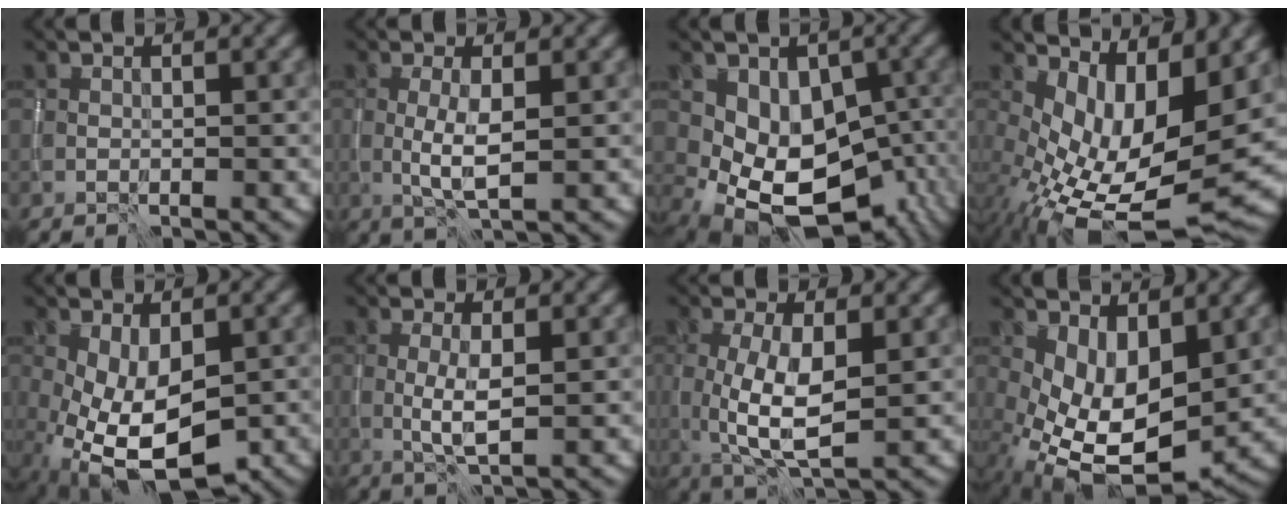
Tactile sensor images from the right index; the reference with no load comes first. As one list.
[{"total": 2.9, "force": [-0.2, 0.6, 2.8], "torque": [-0.058, -0.001, -0.002]}, {"total": 11.4, "force": [-2.7, 8.3, 7.3], "torque": [-0.086, -0.013, -0.018]}, {"total": 11.5, "force": [0.4, 5.9, 9.9], "torque": [-0.165, -0.023, 0.019]}, {"total": 8.5, "force": [-2.3, 4.4, 6.9], "torque": [-0.152, -0.025, -0.025]}, {"total": 2.5, "force": [-0.2, 0.4, 2.5], "torque": [-0.053, 0.000, -0.002]}, {"total": 6.0, "force": [-0.1, 2.2, 5.6], "torque": [-0.119, -0.008, 0.002]}, {"total": 8.3, "force": [-0.5, 4.6, 6.9], "torque": [-0.135, -0.023, 0.003]}]